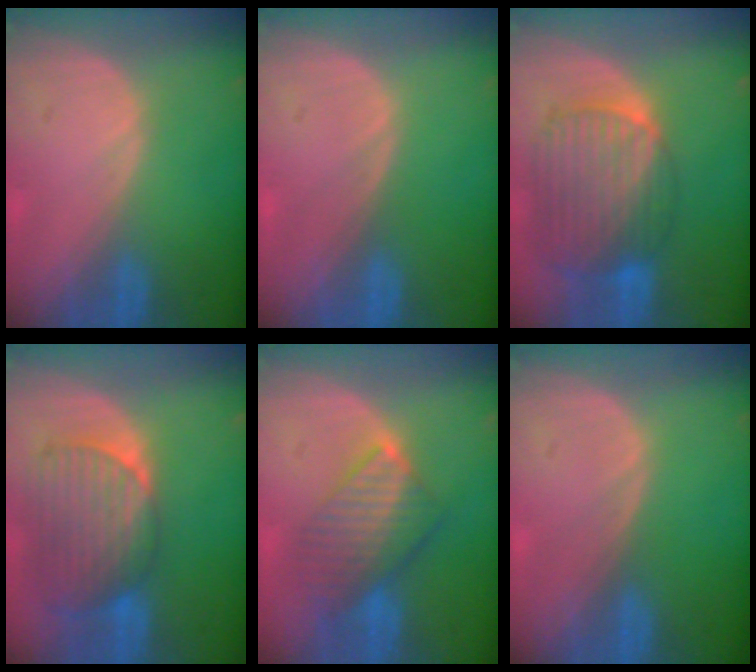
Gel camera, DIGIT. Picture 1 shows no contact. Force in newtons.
{"total": 0.0}
{"total": 10.7, "press": 9.1, "slide": 5.5}
{"total": 9.5, "press": 8.4, "slide": 4.4}
{"total": 7.5, "press": 7.1, "slide": 2.3}
{"total": 0.0}